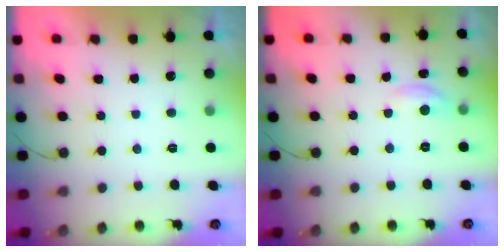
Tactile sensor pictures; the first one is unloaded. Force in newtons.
{"total": 3.3, "press": 3.3, "slide": 0.2}